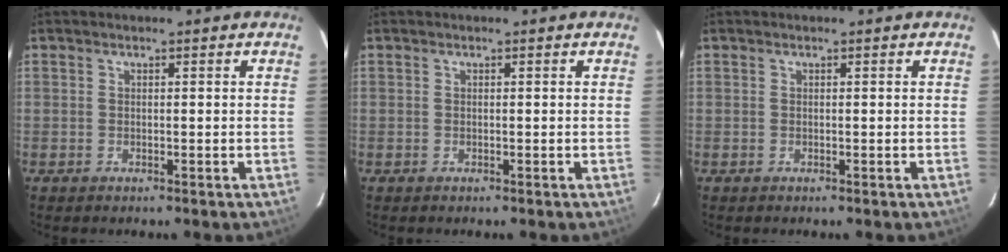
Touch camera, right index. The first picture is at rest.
{"total": 0.0}
{"total": 0.0}